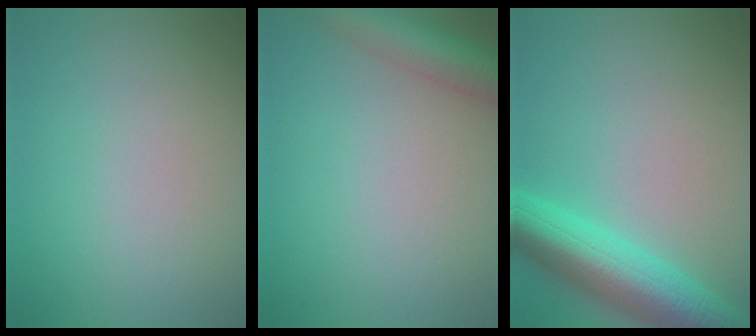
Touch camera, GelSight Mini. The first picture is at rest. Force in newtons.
{"total": 4.9, "press": 4.9, "slide": 0.2}
{"total": 8.0, "press": 8.0, "slide": 0.3}